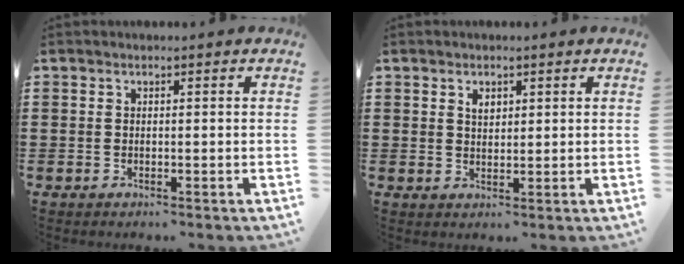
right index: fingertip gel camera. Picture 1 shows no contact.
{"total": 0.7, "force": [0.5, 0.3, -0.5], "torque": [0.018, -0.002, 0.008]}